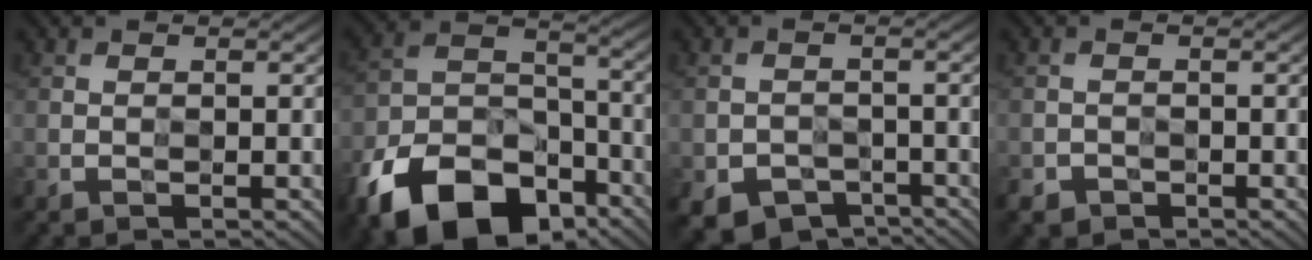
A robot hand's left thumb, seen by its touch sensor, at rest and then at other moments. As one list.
[{"total": 13.1, "force": [-9.3, 7.2, 5.7], "torque": [-0.124, -0.018, -0.182]}, {"total": 2.7, "force": [-2.0, 1.7, -0.5], "torque": [0.010, -0.007, -0.038]}, {"total": 1.6, "force": [-1.2, 1.0, -0.4], "torque": [0.007, -0.005, -0.025]}]